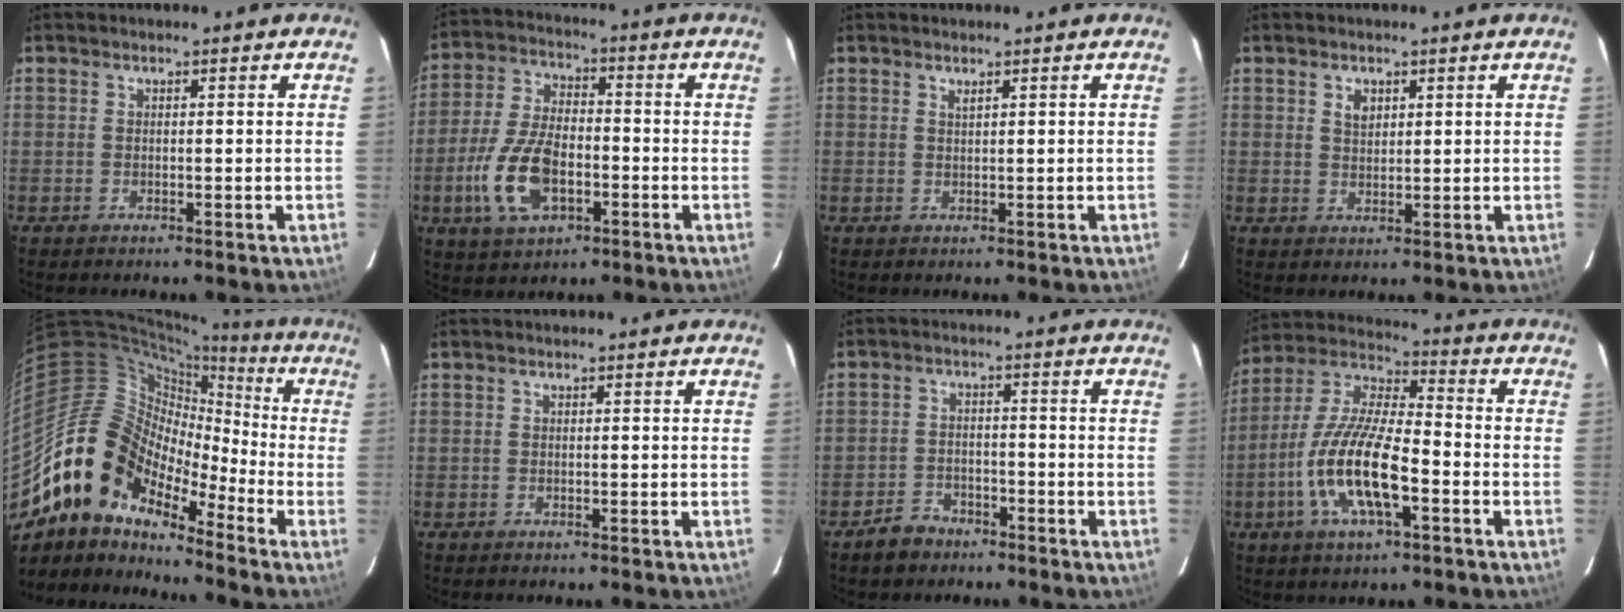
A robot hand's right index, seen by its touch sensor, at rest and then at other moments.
{"total": 13.2, "force": [-4.3, 6.7, 10.5], "torque": [-0.227, 0.000, -0.075]}
{"total": 0.6, "force": [0.5, 0.0, 0.4], "torque": [-0.006, 0.001, 0.008]}
{"total": 2.5, "force": [1.2, 1.7, 1.4], "torque": [-0.023, 0.005, 0.020]}
{"total": 14.0, "force": [-10.0, 7.9, 5.7], "torque": [-0.094, 0.021, -0.208]}
{"total": 0.0}
{"total": 5.0, "force": [-3.8, 3.1, 1.2], "torque": [-0.039, 0.014, -0.060]}
{"total": 16.0, "force": [-5.5, 5.0, 14.2], "torque": [-0.292, -0.009, -0.109]}